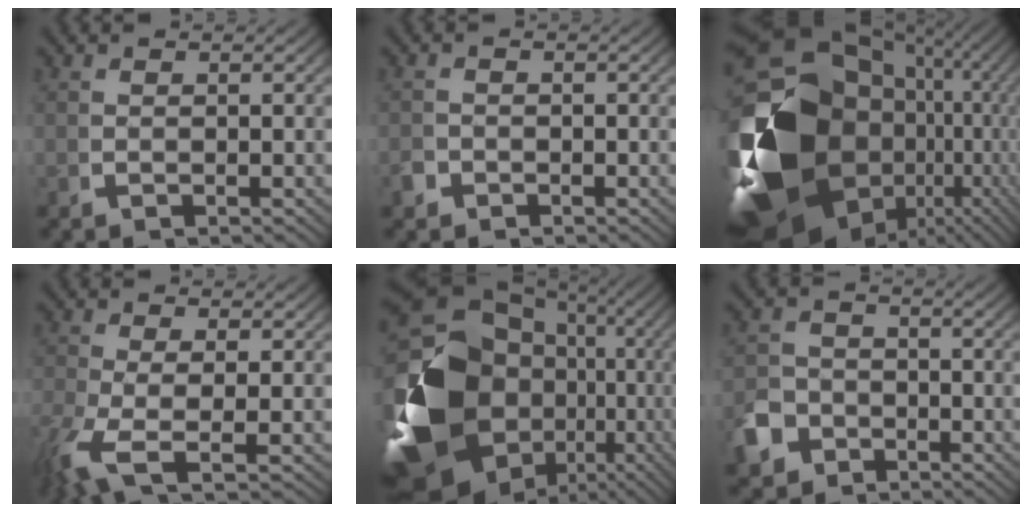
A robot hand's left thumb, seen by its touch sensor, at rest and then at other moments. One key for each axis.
{"total": 1.4, "fx": -1.0, "fy": 1.0, "fz": 0.1, "tx": -0.008, "ty": -0.007, "tz": -0.020}
{"total": 30.3, "fx": -4.1, "fy": 20.1, "fz": 22.3, "tx": -0.380, "ty": -0.063, "tz": -0.047}
{"total": 5.2, "fx": -1.4, "fy": 1.8, "fz": 4.7, "tx": -0.115, "ty": -0.024, "tz": -0.015}
{"total": 24.5, "fx": -3.6, "fy": 17.0, "fz": 17.3, "tx": -0.331, "ty": -0.076, "tz": -0.030}
{"total": 6.3, "fx": -3.3, "fy": 5.1, "fz": 1.9, "tx": -0.049, "ty": -0.028, "tz": -0.054}